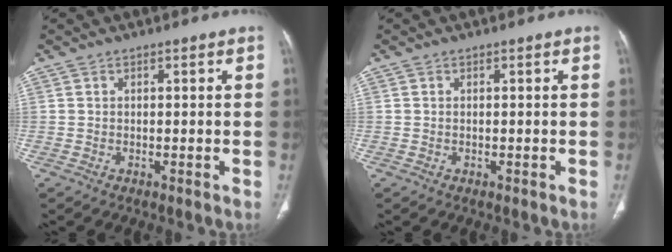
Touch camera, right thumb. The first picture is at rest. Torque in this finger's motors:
{"motor_torque": [0.44, -0.21, -0.19, -0.25, -0.03]}